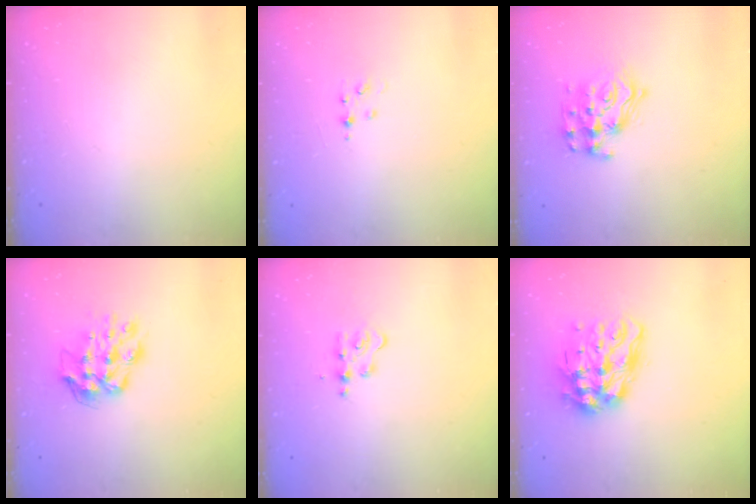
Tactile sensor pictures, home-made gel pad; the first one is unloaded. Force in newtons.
{"total": 4.3, "press": 4.2, "slide": 0.6}
{"total": 11.8, "press": 11.8, "slide": 0.7}
{"total": 10.0, "press": 10.0, "slide": 1.0}
{"total": 6.2, "press": 6.1, "slide": 0.6}
{"total": 14.5, "press": 14.4, "slide": 1.5}